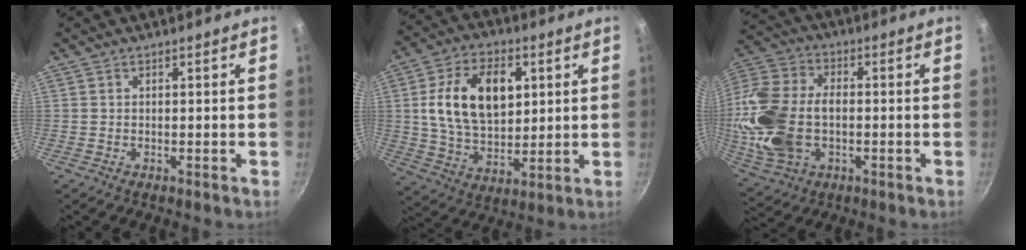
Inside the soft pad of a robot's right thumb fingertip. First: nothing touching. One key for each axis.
{"total": 17.2, "fx": 3.8, "fy": 11.0, "fz": 12.7, "tx": -0.197, "ty": -0.004, "tz": 0.066}
{"total": 18.9, "fx": -1.8, "fy": 12.7, "fz": 13.9, "tx": -0.278, "ty": 0.027, "tz": -0.031}